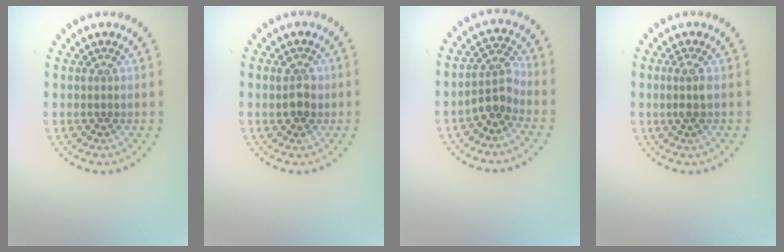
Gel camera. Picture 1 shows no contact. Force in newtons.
{"total": 1.9, "press": 1.8, "slide": 0.5}
{"total": 2.6, "press": 2.0, "slide": 1.6}
{"total": 1.5, "press": 1.2, "slide": 0.8}